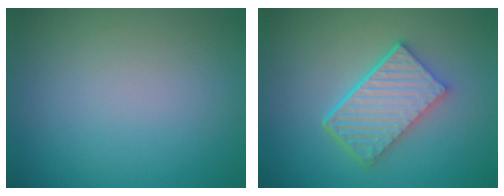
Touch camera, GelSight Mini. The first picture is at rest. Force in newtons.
{"total": 5.9, "press": 4.3, "slide": 4.1}